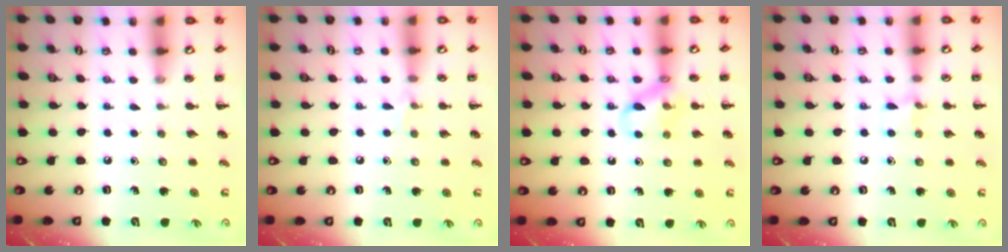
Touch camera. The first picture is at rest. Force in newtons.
{"total": 4.4, "press": 4.1, "slide": 1.5}
{"total": 11.0, "press": 10.9, "slide": 1.3}
{"total": 5.5, "press": 5.1, "slide": 2.0}